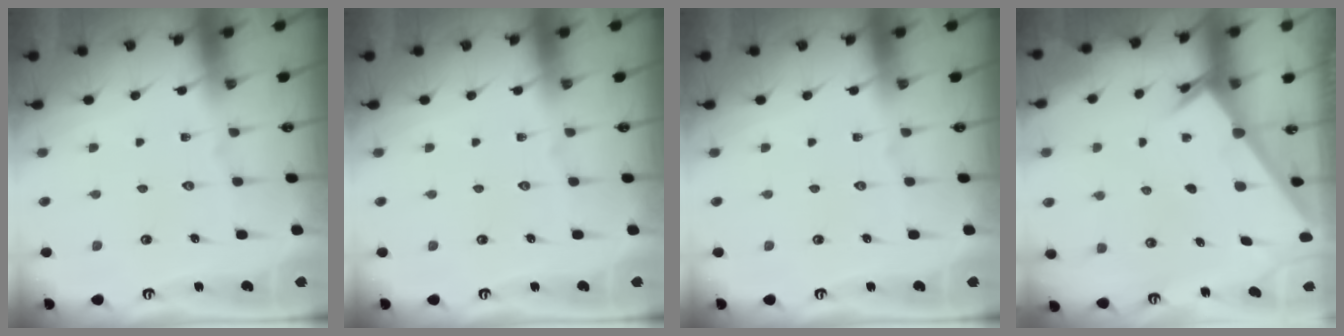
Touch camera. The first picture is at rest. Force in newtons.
{"total": 0.0}
{"total": 0.0}
{"total": 2.4, "press": 2.4, "slide": 0.3}